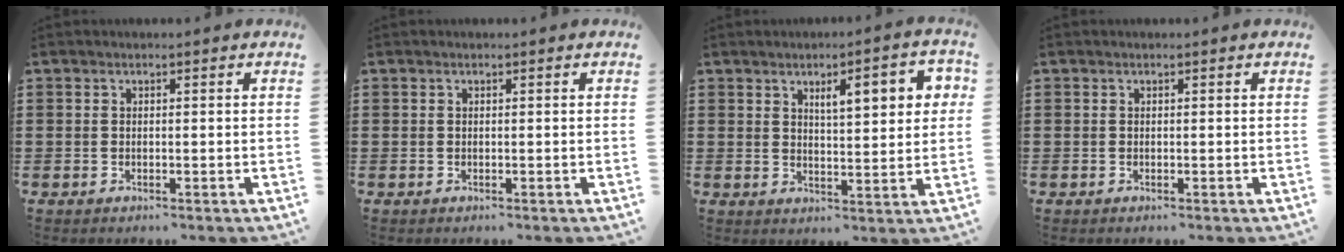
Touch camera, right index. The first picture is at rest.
{"total": 0.0}
{"total": 6.1, "force": [2.7, 1.8, 5.2], "torque": [-0.082, -0.001, 0.037]}
{"total": 0.0}